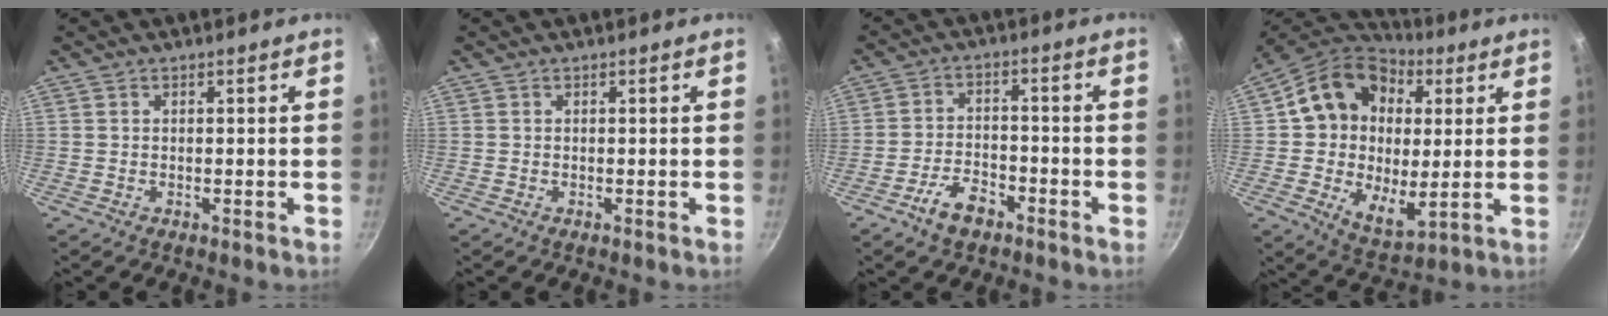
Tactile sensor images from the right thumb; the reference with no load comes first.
{"total": 0.0}
{"total": 6.6, "force": [-4.1, 3.2, 4.0], "torque": [-0.064, 0.031, -0.076]}
{"total": 20.6, "force": [5.3, 14.6, 13.5], "torque": [-0.206, -0.013, 0.082]}